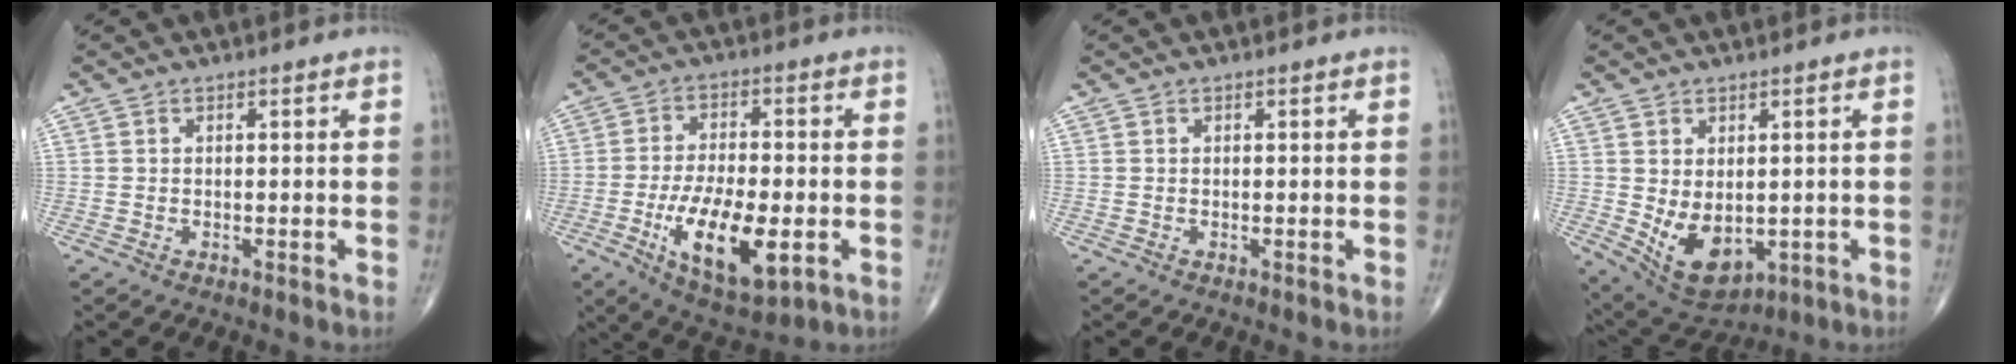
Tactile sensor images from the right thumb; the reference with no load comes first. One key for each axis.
{"total": 14.7, "fx": -4.4, "fy": 6.1, "fz": 12.7, "tx": -0.213, "ty": 0.003, "tz": -0.063}
{"total": 0.0}
{"total": 9.9, "fx": -1.2, "fy": 6.2, "fz": 7.7, "tx": -0.111, "ty": -0.009, "tz": 0.008}